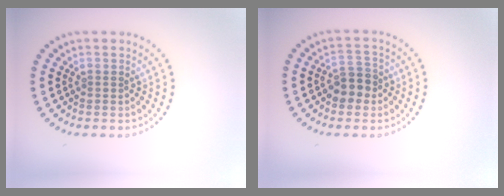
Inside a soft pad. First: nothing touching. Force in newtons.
{"total": 2.7, "press": 2.5, "slide": 0.9}